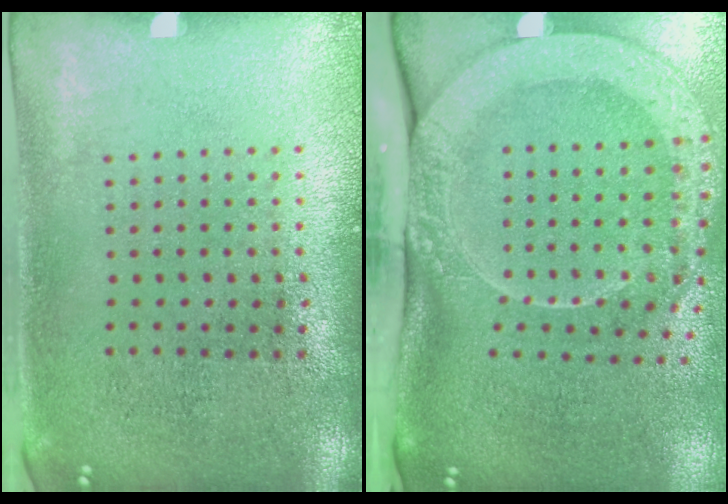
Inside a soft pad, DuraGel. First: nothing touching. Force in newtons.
{"total": 3.1, "press": 2.2, "slide": 2.1}